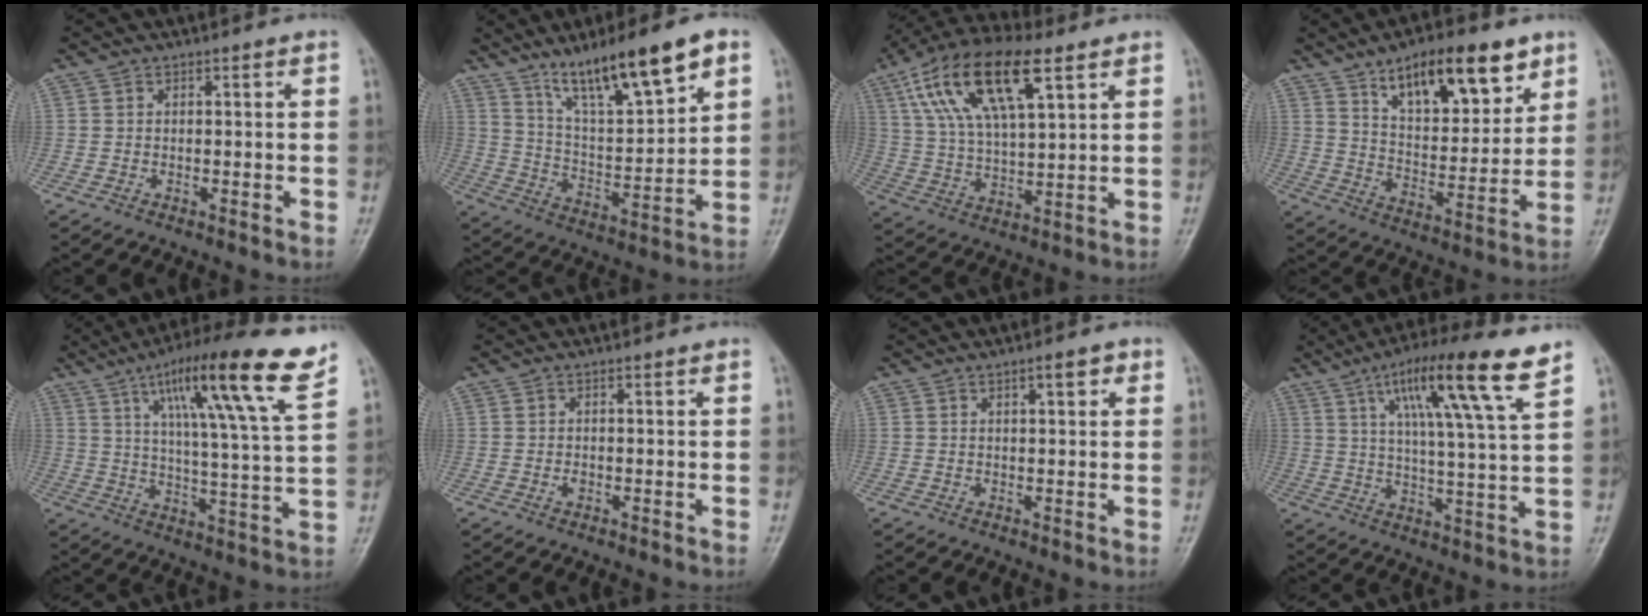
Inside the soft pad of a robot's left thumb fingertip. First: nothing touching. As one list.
[{"total": 17.5, "force": [10.9, 4.0, 13.1], "torque": [-0.201, -0.046, 0.198]}, {"total": 18.5, "force": [8.6, 7.5, 14.5], "torque": [-0.263, -0.003, 0.156]}, {"total": 17.4, "force": [10.4, 7.1, 12.0], "torque": [-0.144, -0.049, 0.172]}, {"total": 19.4, "force": [11.1, 1.6, 15.9], "torque": [-0.237, -0.040, 0.168]}, {"total": 0.9, "force": [-0.1, 0.7, 0.6], "torque": [-0.007, 0.000, -0.003]}, {"total": 2.9, "force": [1.4, 1.0, 2.3], "torque": [-0.025, -0.003, 0.020]}, {"total": 16.6, "force": [9.2, 1.5, 13.8], "torque": [-0.221, -0.028, 0.147]}]